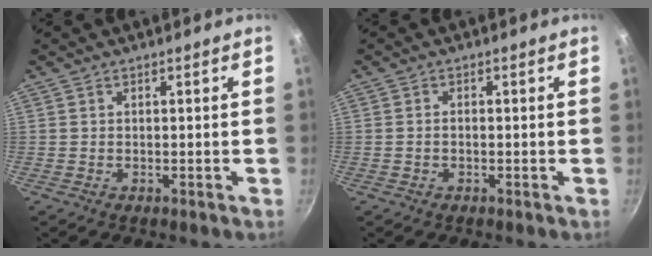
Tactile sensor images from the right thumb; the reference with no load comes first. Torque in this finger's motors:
{"motor_torque": [-0.75, 0.00, -0.23, -0.06, -0.04]}